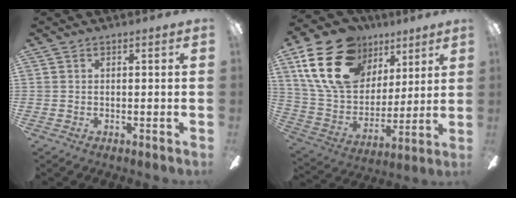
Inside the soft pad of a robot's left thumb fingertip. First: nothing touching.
{"total": 23.9, "force": [12.4, 16.0, 12.7], "torque": [-0.250, -0.048, 0.226]}